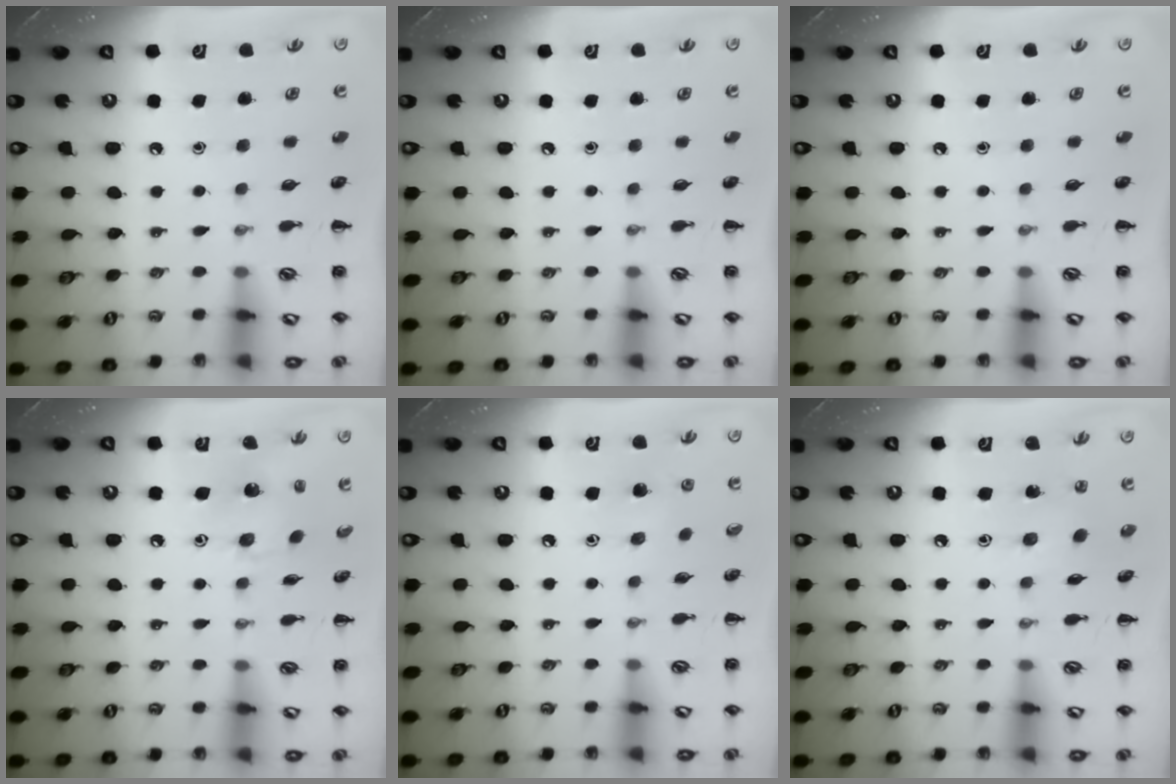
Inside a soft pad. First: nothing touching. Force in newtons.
{"total": 0.0}
{"total": 0.0}
{"total": 4.6, "press": 4.5, "slide": 0.9}
{"total": 3.6, "press": 3.6, "slide": 0.2}
{"total": 4.3, "press": 4.1, "slide": 1.3}